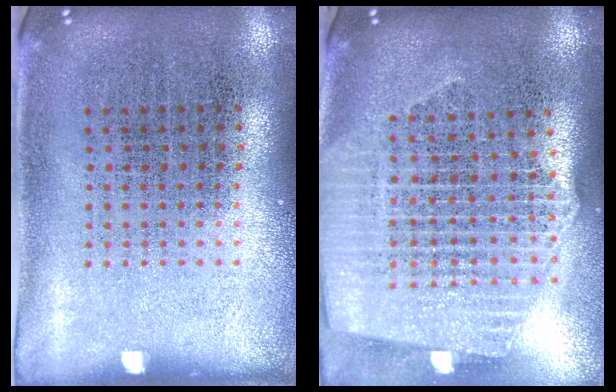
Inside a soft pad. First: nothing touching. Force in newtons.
{"total": 2.5, "press": 2.1, "slide": 1.3}